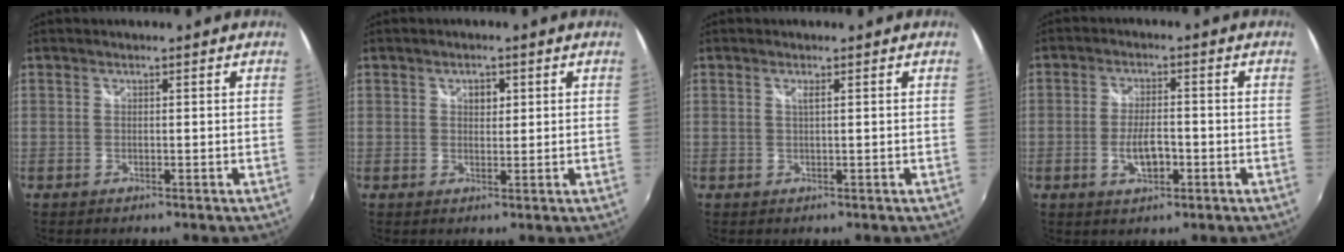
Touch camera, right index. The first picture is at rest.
{"total": 2.1, "force": [0.8, 1.4, 1.3], "torque": [-0.017, 0.006, 0.012]}
{"total": 0.9, "force": [0.4, -0.4, 0.8], "torque": [-0.015, 0.000, 0.005]}
{"total": 5.4, "force": [-1.9, 2.2, 4.6], "torque": [-0.092, -0.002, -0.030]}